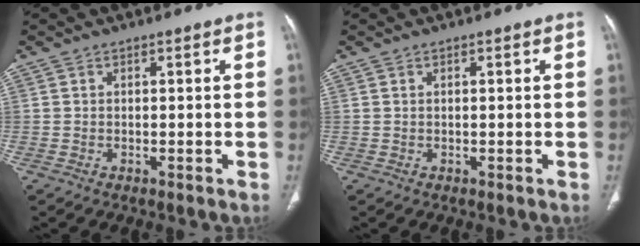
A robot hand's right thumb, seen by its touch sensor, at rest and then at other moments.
{"total": 0.0}